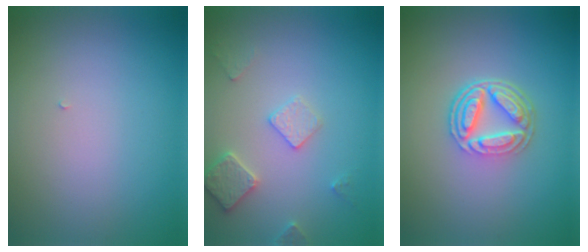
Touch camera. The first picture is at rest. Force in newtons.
{"total": 2.9, "press": 2.9, "slide": 0.4}
{"total": 4.8, "press": 3.5, "slide": 3.3}